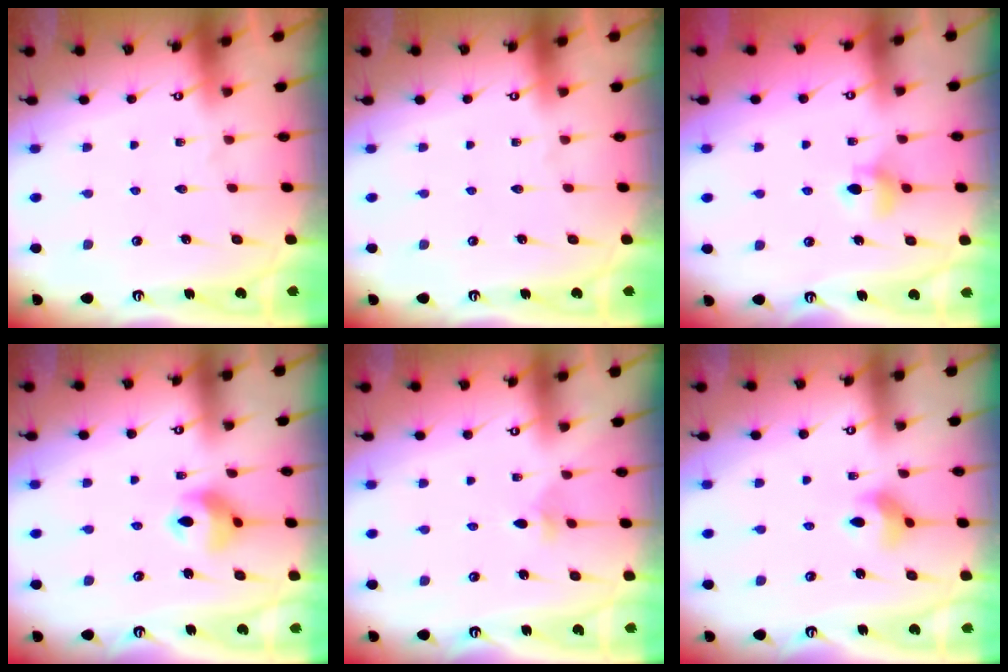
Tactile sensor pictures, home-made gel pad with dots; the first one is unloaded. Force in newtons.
{"total": 0.0}
{"total": 6.1, "press": 6.1, "slide": 0.7}
{"total": 10.5, "press": 10.1, "slide": 2.7}
{"total": 2.3, "press": 2.3, "slide": 0.4}
{"total": 5.5, "press": 5.5, "slide": 0.5}